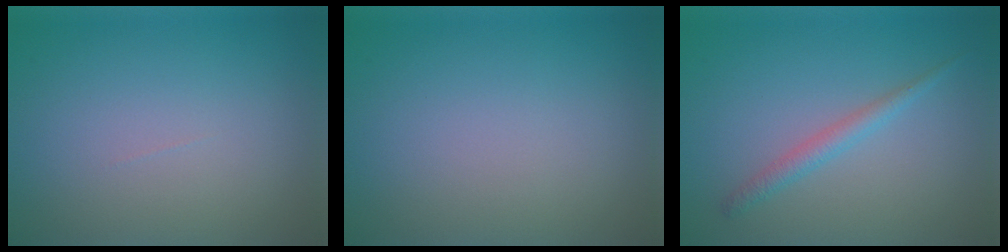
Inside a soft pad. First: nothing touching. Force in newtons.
{"total": 0.0}
{"total": 1.7, "press": 1.7, "slide": 0.1}